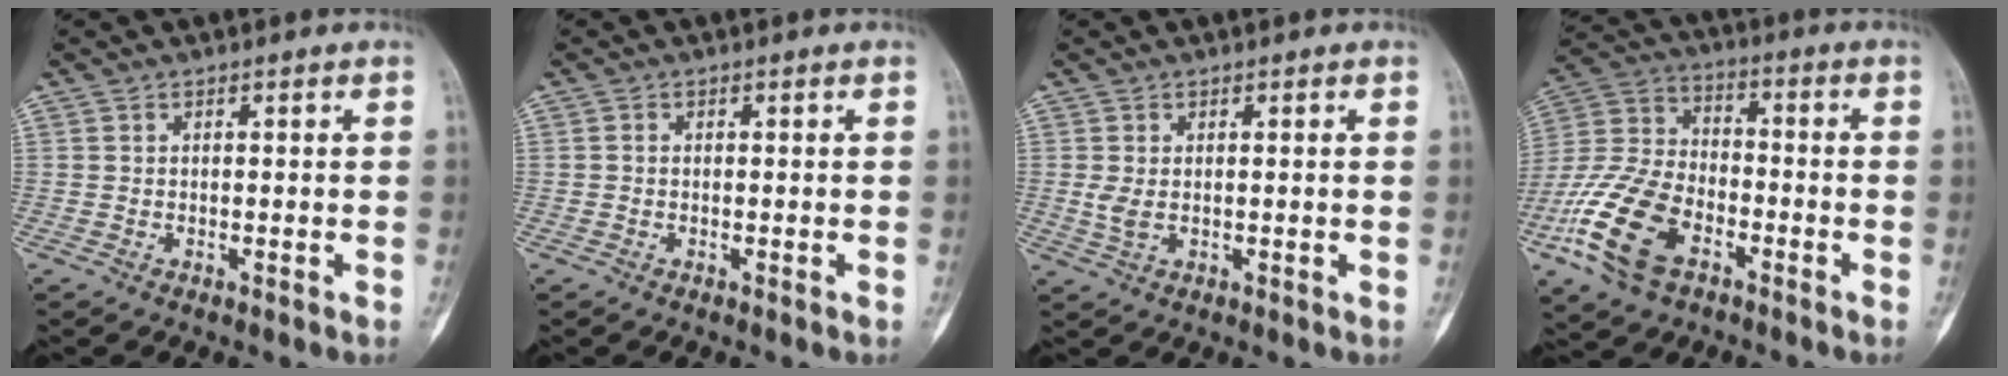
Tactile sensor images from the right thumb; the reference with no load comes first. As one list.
[{"total": 0.0}, {"total": 2.6, "force": [0.3, 1.3, 2.3], "torque": [-0.048, -0.006, 0.010]}, {"total": 17.4, "force": [-7.8, 10.3, 11.7], "torque": [-0.241, 0.031, -0.154]}]